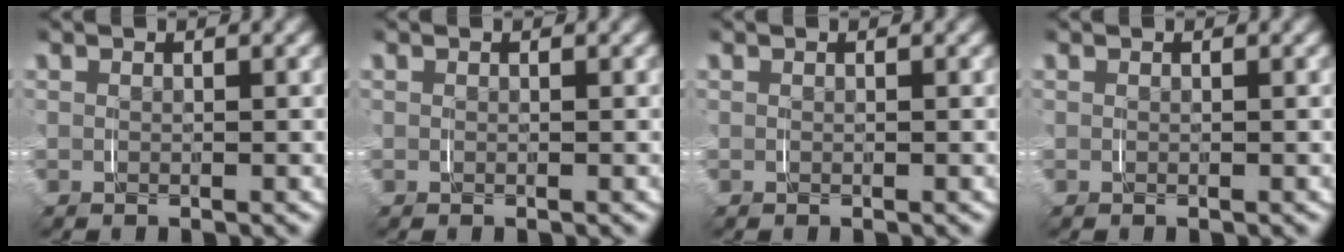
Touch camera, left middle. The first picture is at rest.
{"total": 0.0}
{"total": 0.0}
{"total": 0.0}